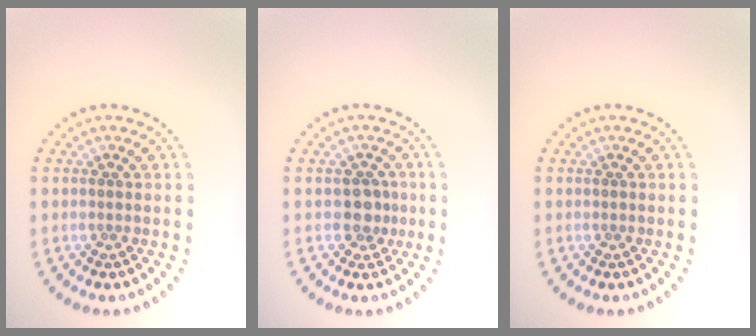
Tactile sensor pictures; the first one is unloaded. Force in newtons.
{"total": 2.0, "press": 1.8, "slide": 0.9}
{"total": 0.0}